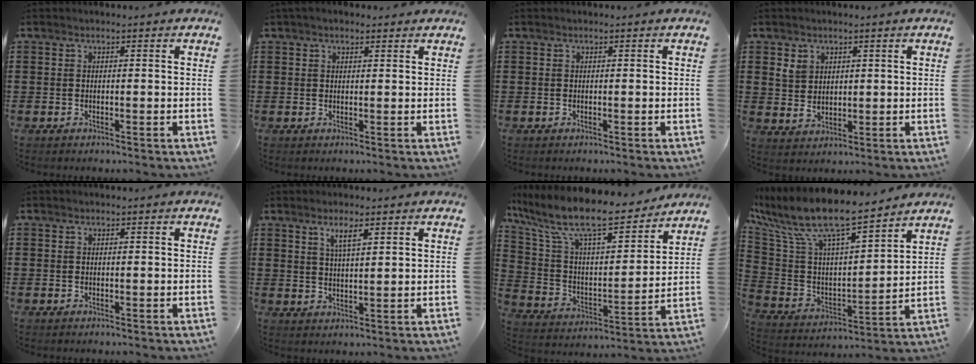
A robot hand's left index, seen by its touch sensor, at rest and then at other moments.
{"total": 1.6, "force": [1.1, 0.8, 0.8], "torque": [-0.017, 0.007, 0.021]}
{"total": 0.0}
{"total": 3.3, "force": [1.7, 2.6, 1.2], "torque": [-0.033, 0.010, 0.031]}
{"total": 0.0}
{"total": 3.5, "force": [2.3, 0.9, 2.5], "torque": [-0.046, 0.001, 0.039]}
{"total": 12.4, "force": [10.1, 2.1, 6.8], "torque": [-0.172, -0.062, 0.175]}
{"total": 10.5, "force": [8.5, 2.1, 5.7], "torque": [-0.148, -0.060, 0.146]}